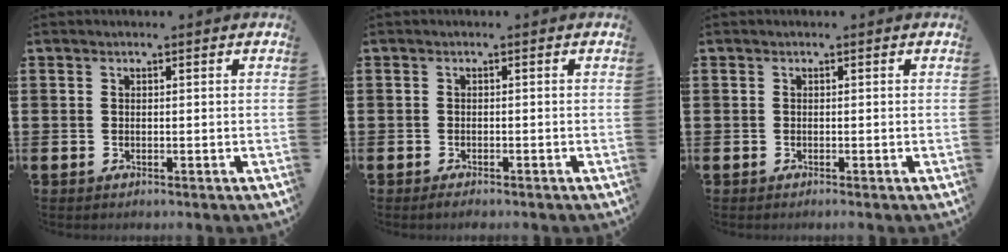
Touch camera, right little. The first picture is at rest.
{"total": 0.8, "force": [-0.6, 0.1, 0.5], "torque": [-0.010, -0.003, -0.011]}
{"total": 0.0}